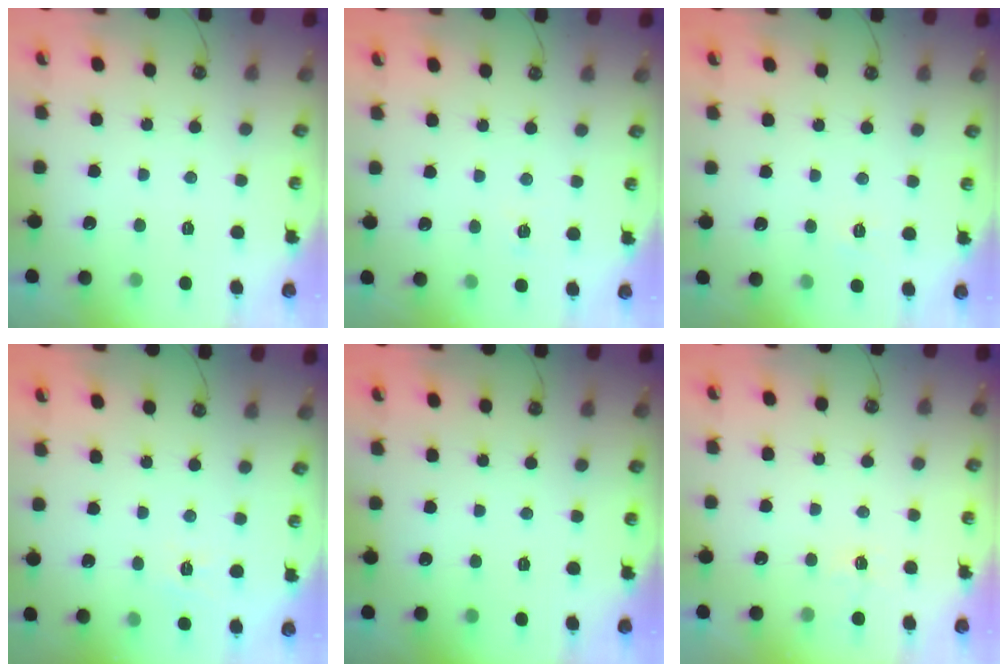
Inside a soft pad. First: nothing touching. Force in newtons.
{"total": 2.2, "press": 2.2, "slide": 0.3}
{"total": 3.6, "press": 3.6, "slide": 0.5}
{"total": 3.1, "press": 3.0, "slide": 0.5}
{"total": 0.0}
{"total": 2.6, "press": 2.6, "slide": 0.4}